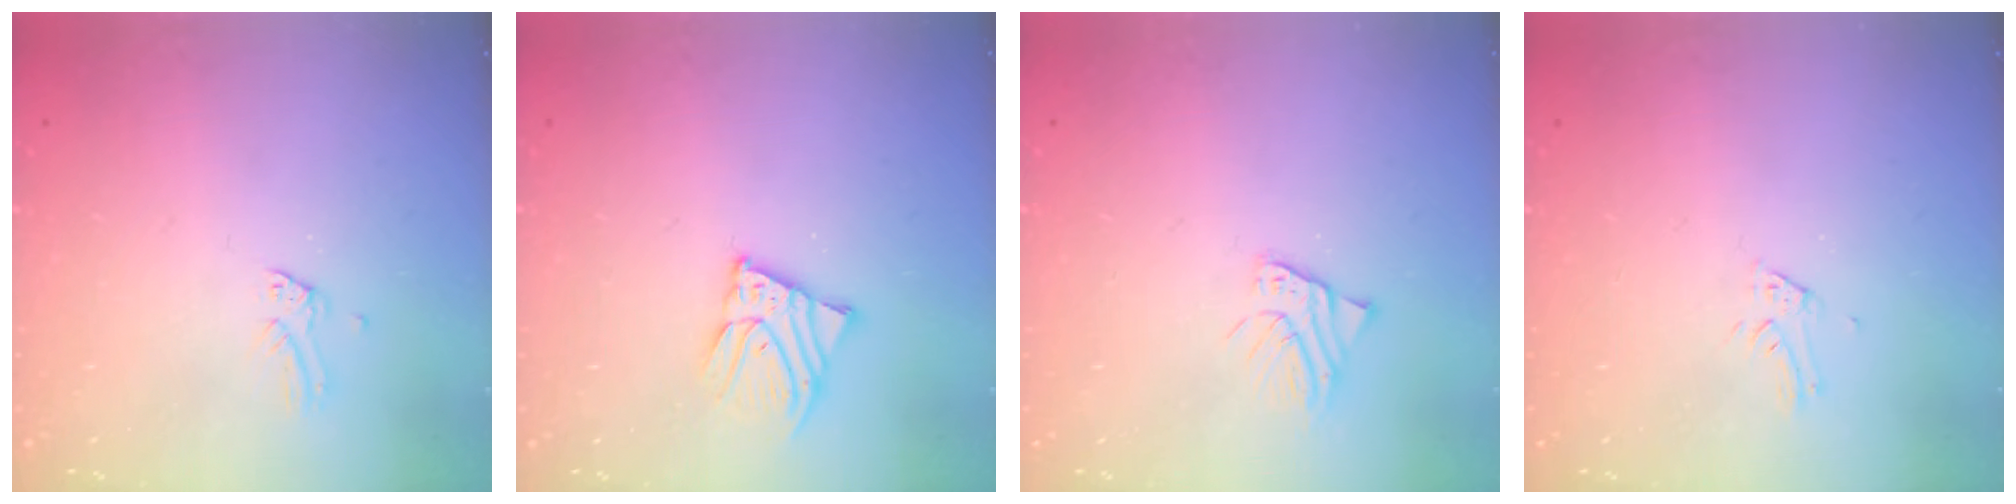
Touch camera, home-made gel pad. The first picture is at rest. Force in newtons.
{"total": 5.8, "press": 5.8, "slide": 0.3}
{"total": 1.6, "press": 1.6, "slide": 0.2}
{"total": 2.1, "press": 2.1, "slide": 0.2}